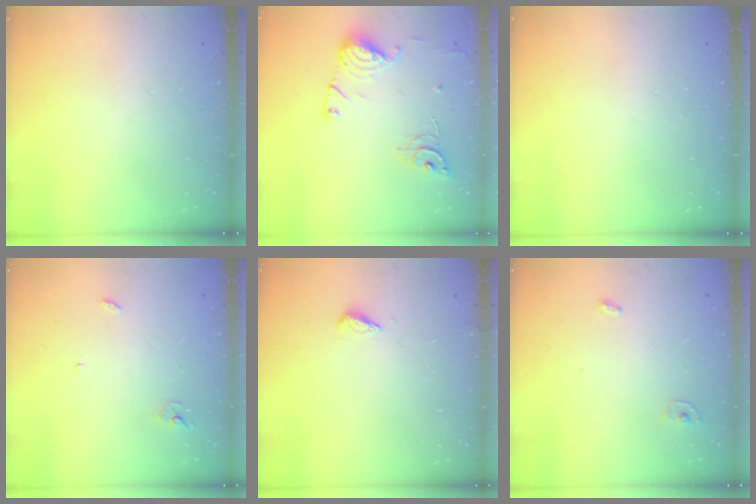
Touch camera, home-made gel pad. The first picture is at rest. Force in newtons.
{"total": 13.7, "press": 13.6, "slide": 1.5}
{"total": 0.0}
{"total": 2.4, "press": 2.4, "slide": 0.1}
{"total": 2.7, "press": 2.6, "slide": 0.4}
{"total": 2.8, "press": 2.8, "slide": 0.1}